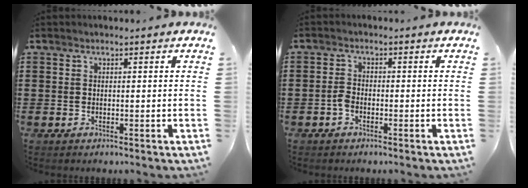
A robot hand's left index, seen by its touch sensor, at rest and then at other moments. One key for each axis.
{"total": 2.0, "fx": -0.9, "fy": 1.0, "fz": 1.4, "tx": -0.037, "ty": 0.002, "tz": -0.021}